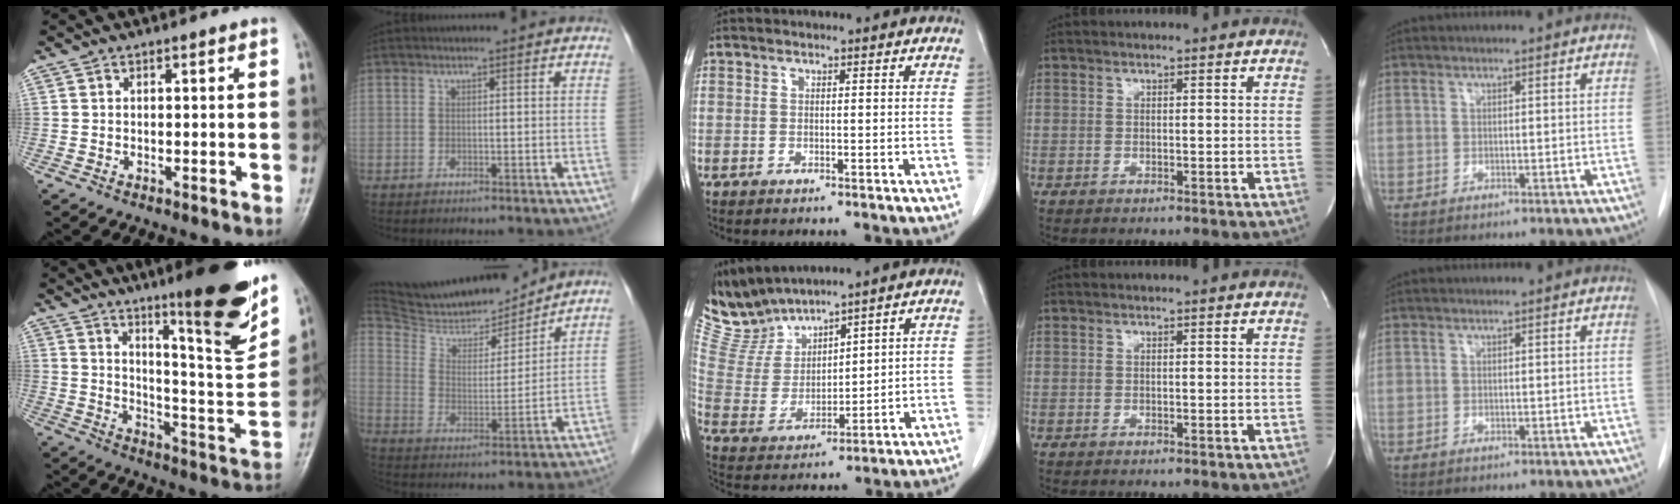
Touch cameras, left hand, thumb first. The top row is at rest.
{"thumb": {"total": 19.5, "force": [12.0, 3.0, 15.0], "torque": [-0.177, -0.073, 0.184]}, "index": {"total": 14.9, "force": [14.4, 1.7, 3.8], "torque": [-0.074, -0.006, 0.248]}, "middle": {"total": 8.2, "force": [8.1, 0.6, 0.2], "torque": [-0.030, 0.003, 0.190]}}